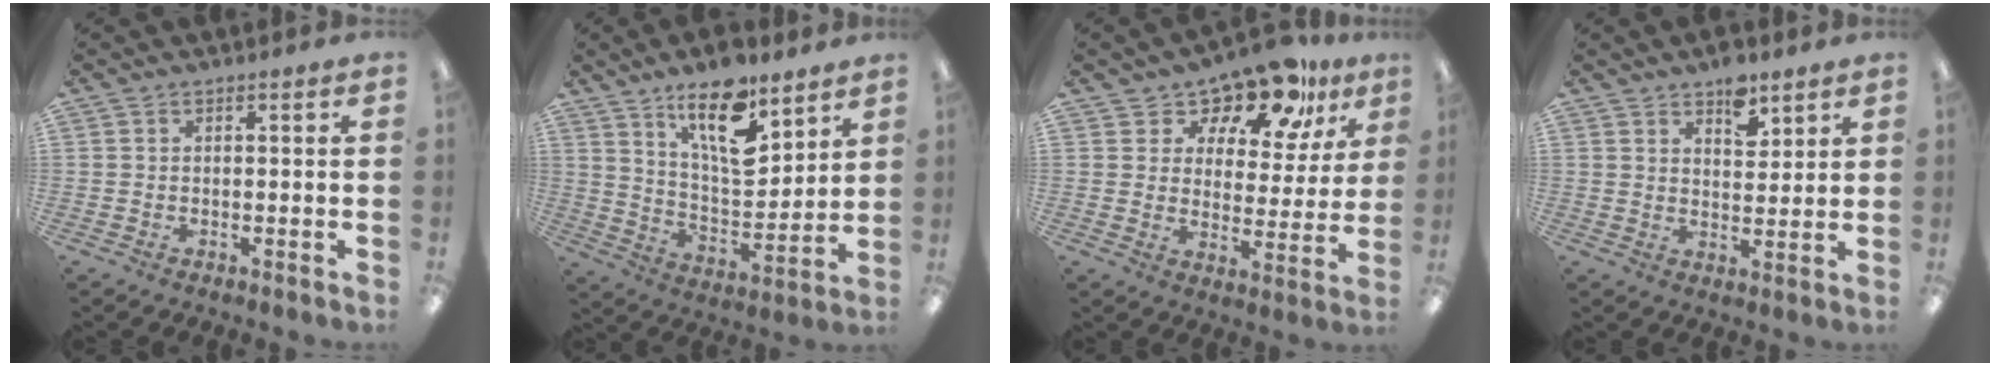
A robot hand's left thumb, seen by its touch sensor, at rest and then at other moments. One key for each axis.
{"total": 16.2, "fx": 10.8, "fy": 6.2, "fz": 10.3, "tx": -0.158, "ty": -0.064, "tz": 0.181}
{"total": 13.3, "fx": 11.2, "fy": 5.3, "fz": 4.8, "tx": -0.089, "ty": -0.078, "tz": 0.201}
{"total": 6.8, "fx": 5.0, "fy": 3.5, "fz": 3.0, "tx": -0.026, "ty": -0.030, "tz": 0.082}